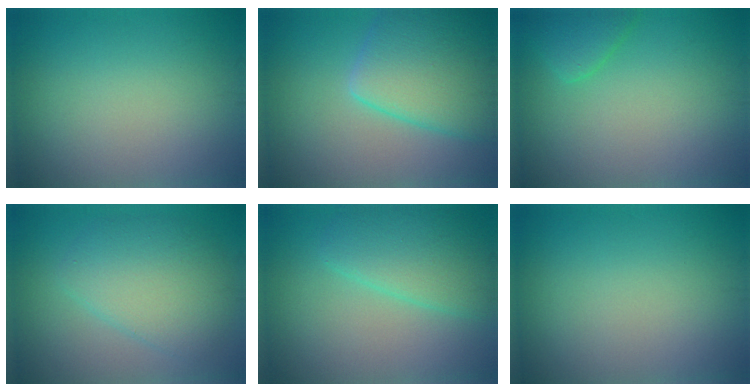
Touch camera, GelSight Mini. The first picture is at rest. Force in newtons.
{"total": 8.2, "press": 8.2, "slide": 0.4}
{"total": 2.5, "press": 2.5, "slide": 0.2}
{"total": 5.3, "press": 5.3, "slide": 0.0}
{"total": 4.8, "press": 4.8, "slide": 0.2}
{"total": 0.0}